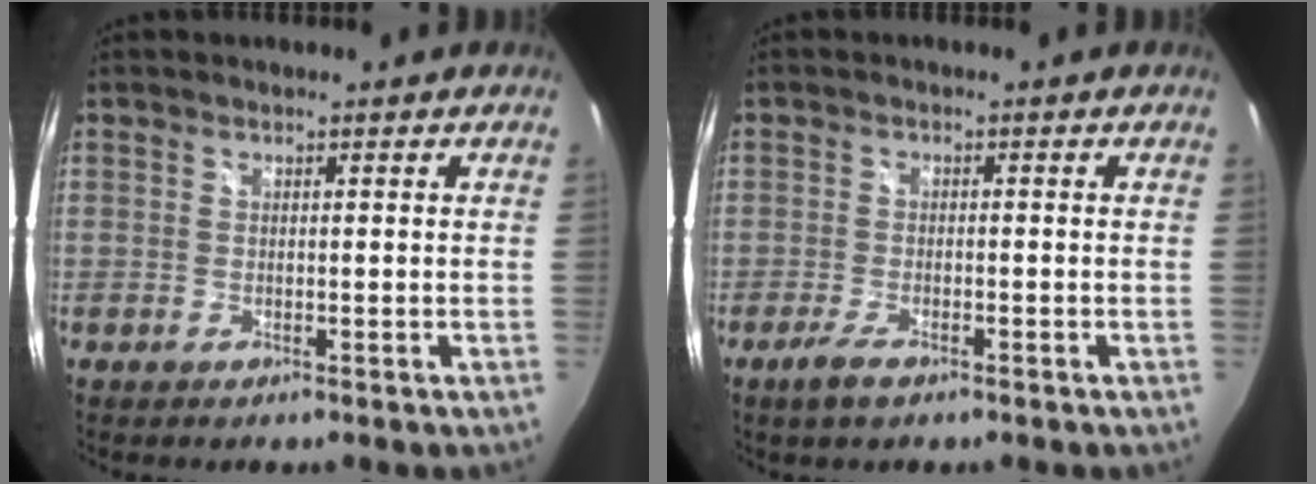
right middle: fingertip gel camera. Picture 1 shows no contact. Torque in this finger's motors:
{"motor_torque": [0.60, -0.58, 0.07, 0.05]}